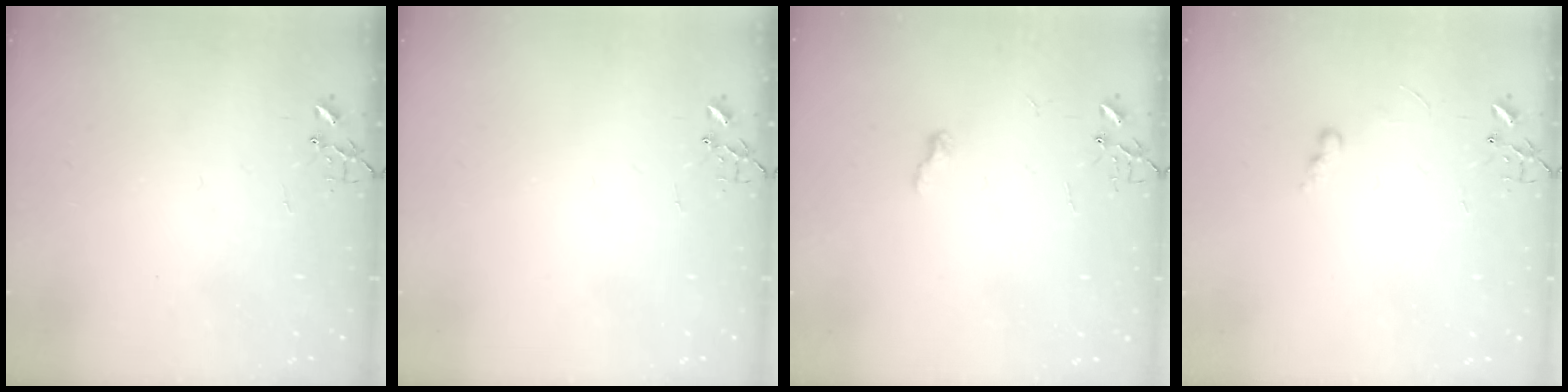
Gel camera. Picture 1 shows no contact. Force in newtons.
{"total": 0.0}
{"total": 5.9, "press": 5.9, "slide": 0.4}
{"total": 5.6, "press": 5.6, "slide": 0.7}